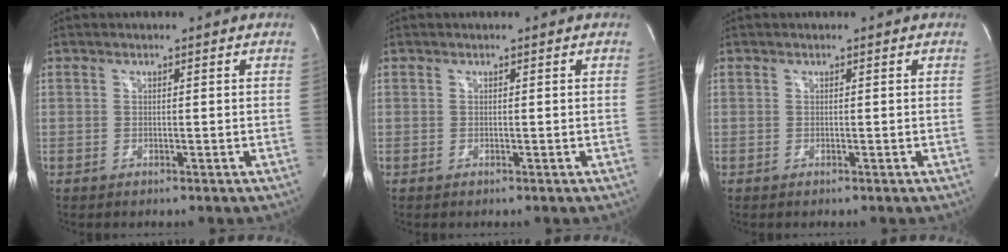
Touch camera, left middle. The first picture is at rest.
{"total": 0.0}
{"total": 0.0}